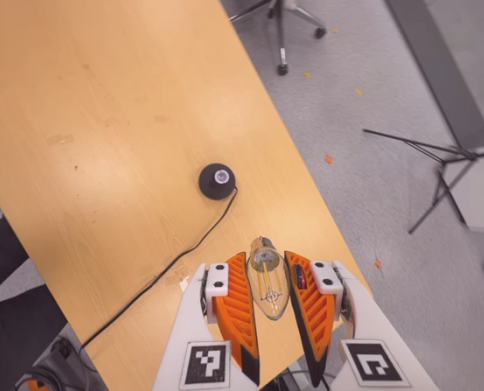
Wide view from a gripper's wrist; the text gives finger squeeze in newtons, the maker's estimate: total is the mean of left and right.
{"total": 14.3, "left": 15.4, "right": 13.1}